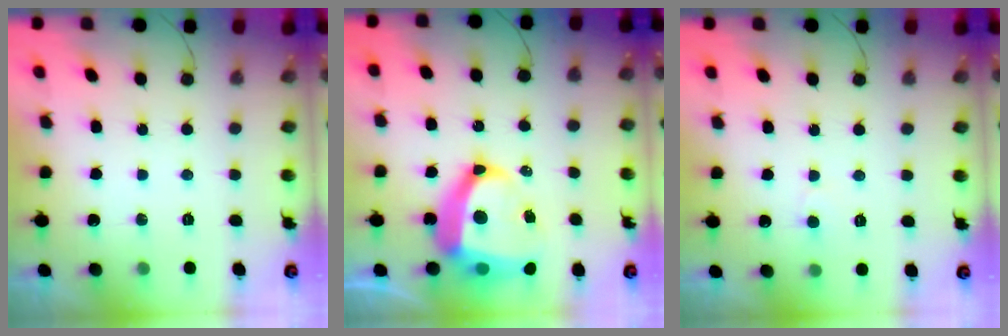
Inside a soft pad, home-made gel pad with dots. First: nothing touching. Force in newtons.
{"total": 17.4, "press": 17.3, "slide": 2.0}
{"total": 3.7, "press": 3.7, "slide": 0.3}